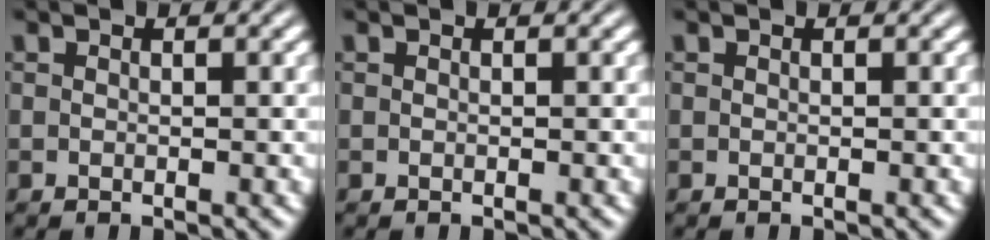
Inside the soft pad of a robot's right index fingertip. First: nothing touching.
{"total": 0.0}
{"total": 0.0}